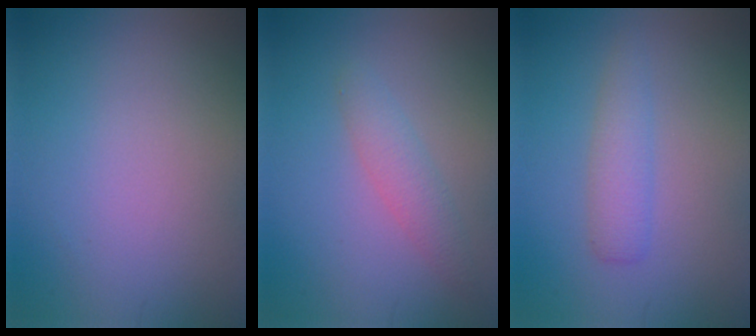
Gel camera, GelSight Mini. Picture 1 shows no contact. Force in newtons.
{"total": 2.0, "press": 2.0, "slide": 0.1}
{"total": 2.1, "press": 2.1, "slide": 0.1}